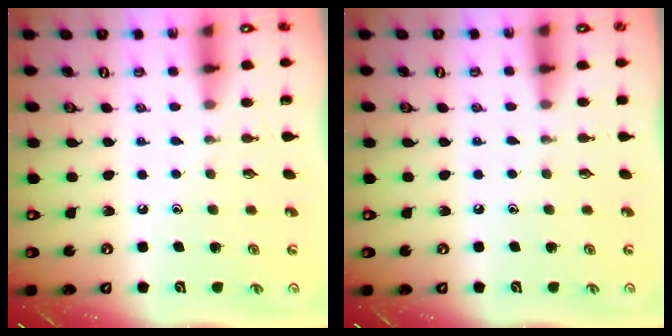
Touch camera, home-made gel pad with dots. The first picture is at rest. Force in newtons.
{"total": 2.7, "press": 2.7, "slide": 0.5}